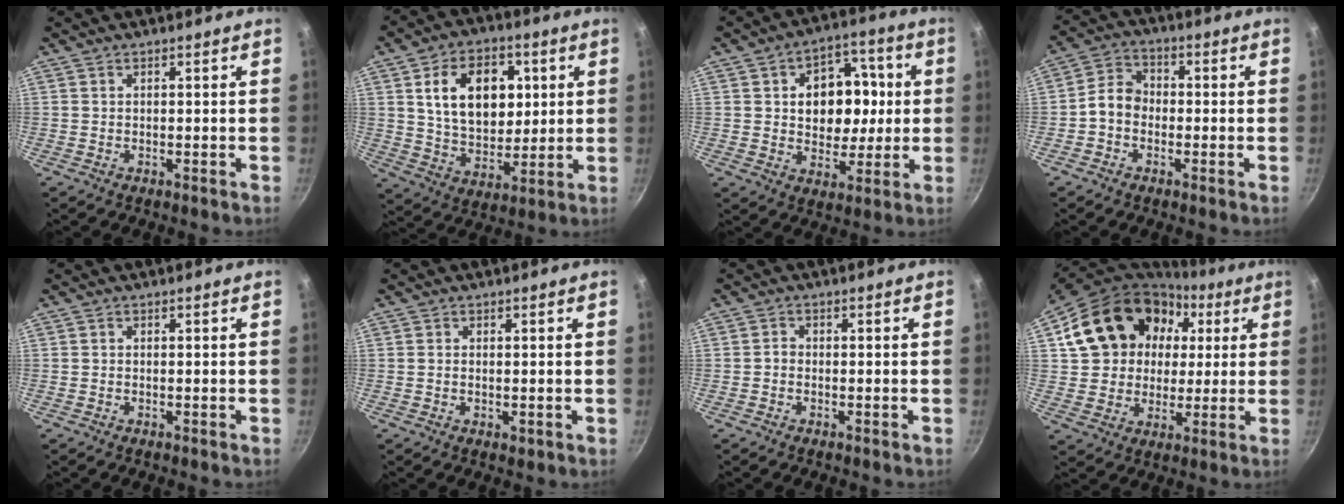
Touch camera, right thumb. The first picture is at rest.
{"total": 16.7, "force": [4.3, 11.5, 11.3], "torque": [-0.144, -0.010, 0.075]}
{"total": 14.1, "force": [1.4, 10.6, 9.1], "torque": [-0.086, 0.013, 0.022]}
{"total": 5.7, "force": [-1.3, 4.6, 3.2], "torque": [-0.036, 0.025, -0.040]}
{"total": 0.0}
{"total": 1.2, "force": [0.0, 0.6, 1.1], "torque": [-0.017, -0.003, -0.002]}
{"total": 1.1, "force": [-0.4, 0.8, 0.5], "torque": [-0.006, 0.005, -0.010]}
{"total": 21.3, "force": [6.1, 17.2, 10.8], "torque": [-0.175, 0.034, 0.109]}